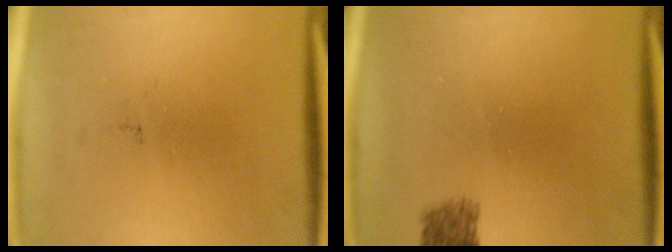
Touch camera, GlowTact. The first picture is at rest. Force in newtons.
{"total": 2.5}